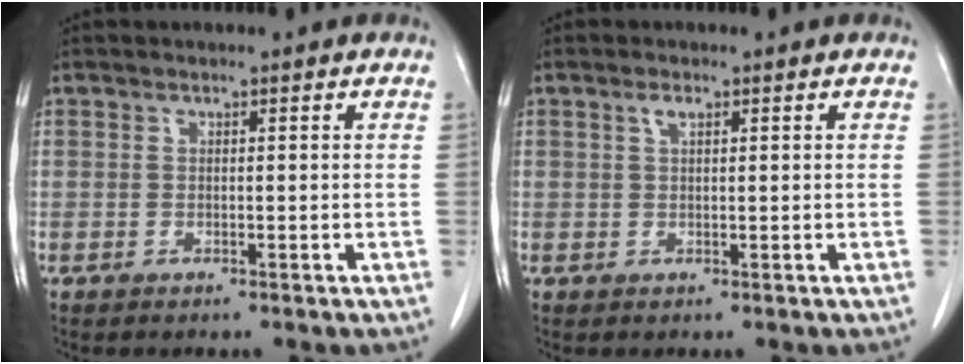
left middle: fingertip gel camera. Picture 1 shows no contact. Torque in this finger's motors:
{"motor_torque": [0.27, 0.06, -0.19, -0.01]}